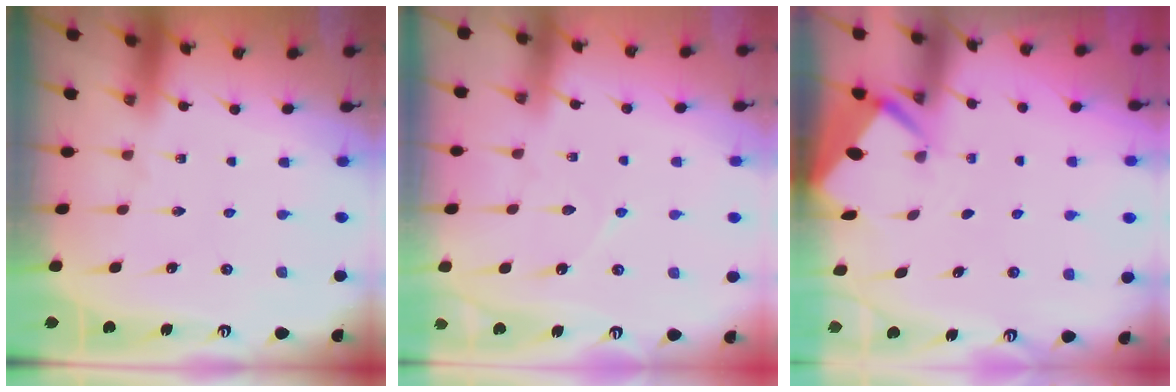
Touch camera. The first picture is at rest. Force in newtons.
{"total": 4.0, "press": 4.0, "slide": 0.4}
{"total": 2.6, "press": 2.6, "slide": 0.3}